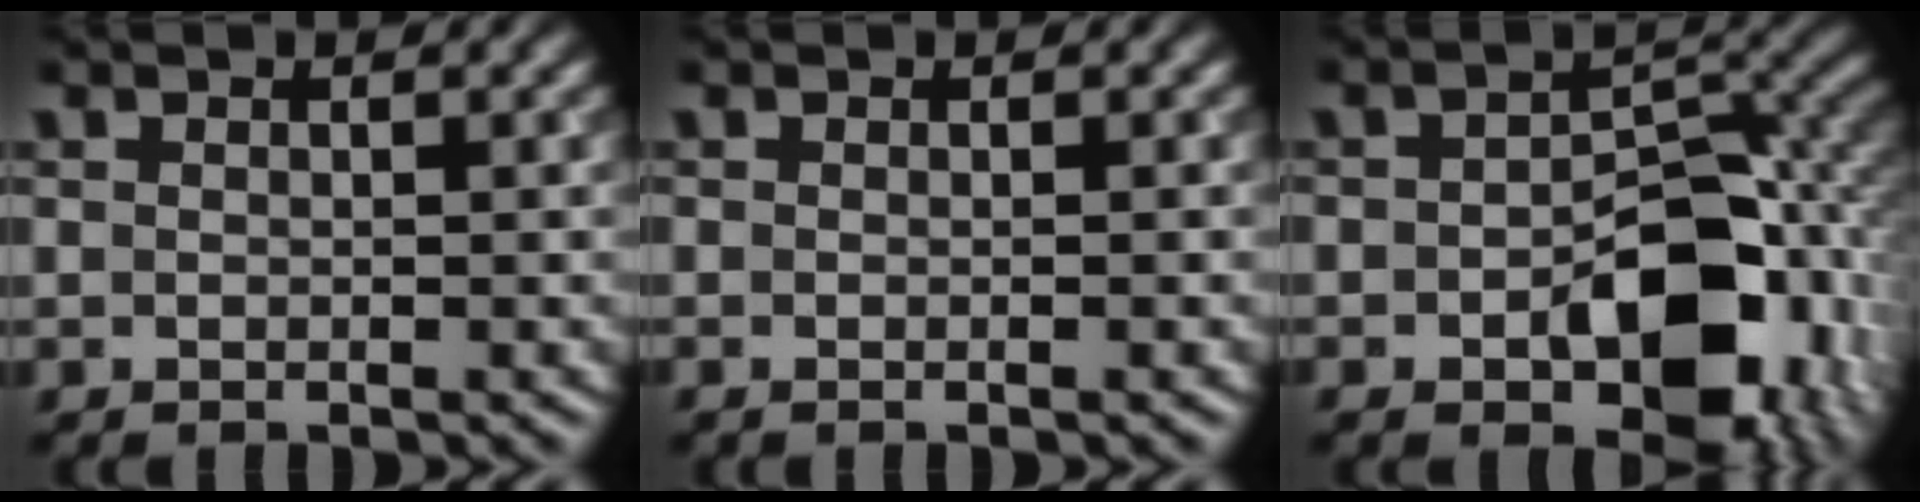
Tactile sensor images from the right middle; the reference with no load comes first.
{"total": 0.7, "force": [-0.2, 0.2, 0.7], "torque": [-0.007, -0.005, -0.005]}
{"total": 10.7, "force": [-3.5, 6.4, 7.9], "torque": [-0.108, -0.011, -0.044]}